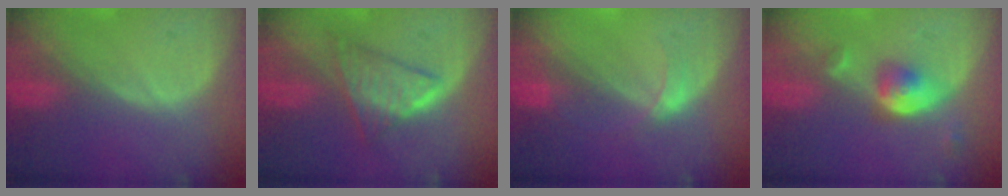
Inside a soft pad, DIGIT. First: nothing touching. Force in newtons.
{"total": 6.1, "press": 5.8, "slide": 2.1}
{"total": 2.5, "press": 2.5, "slide": 0.1}
{"total": 5.2, "press": 4.7, "slide": 2.2}